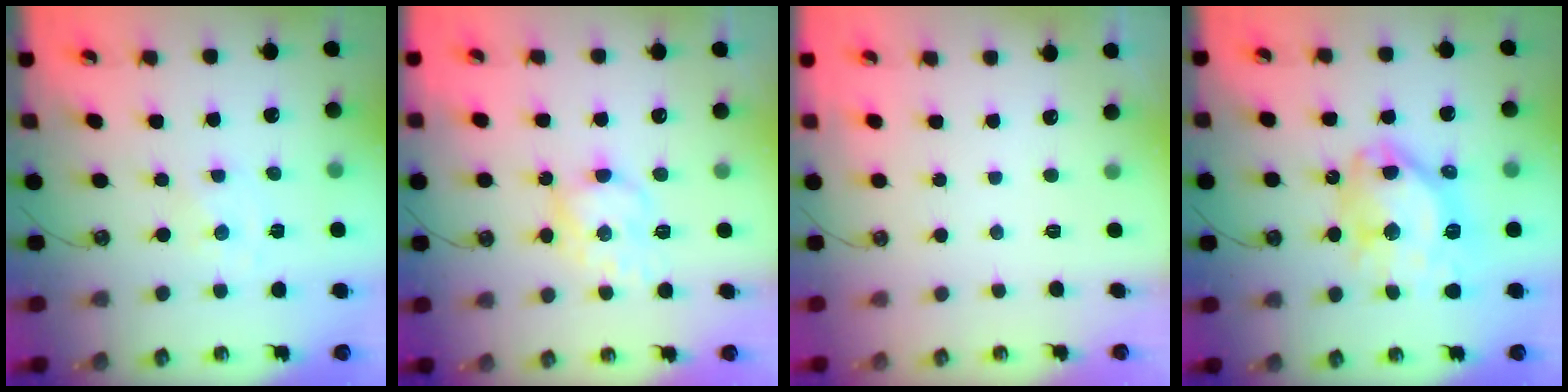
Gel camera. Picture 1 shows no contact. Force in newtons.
{"total": 9.5, "press": 9.5, "slide": 0.5}
{"total": 0.0}
{"total": 16.6, "press": 16.5, "slide": 2.0}